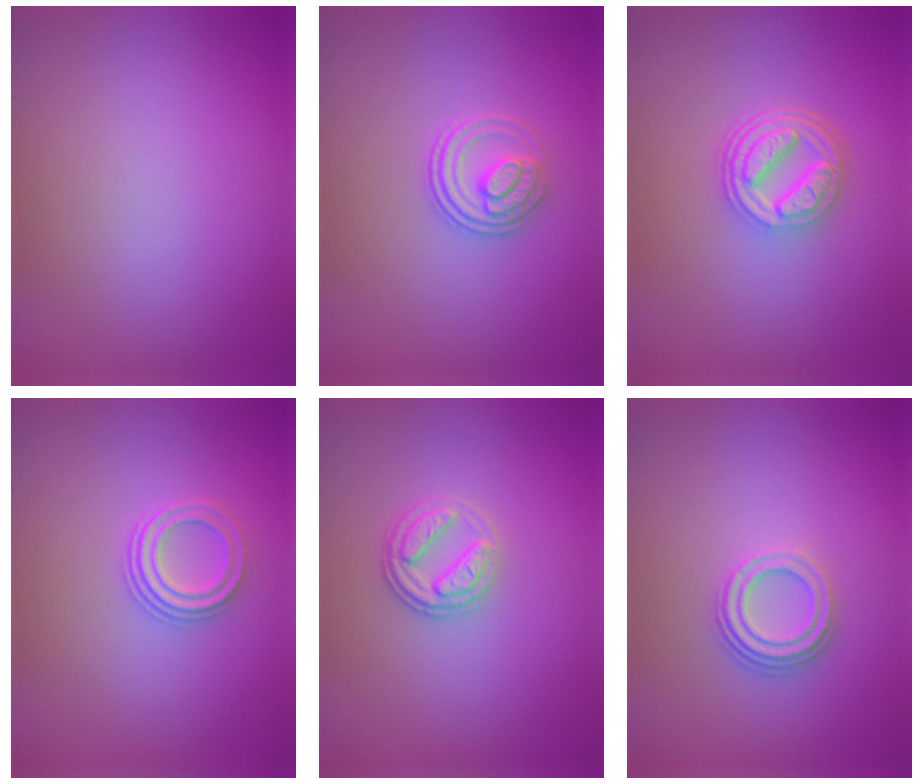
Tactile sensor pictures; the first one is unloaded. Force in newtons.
{"total": 2.8, "press": 2.6, "slide": 1.2}
{"total": 5.1, "press": 3.8, "slide": 3.4}
{"total": 2.5, "press": 2.1, "slide": 1.4}
{"total": 2.6, "press": 2.5, "slide": 0.8}
{"total": 3.3, "press": 2.4, "slide": 2.3}